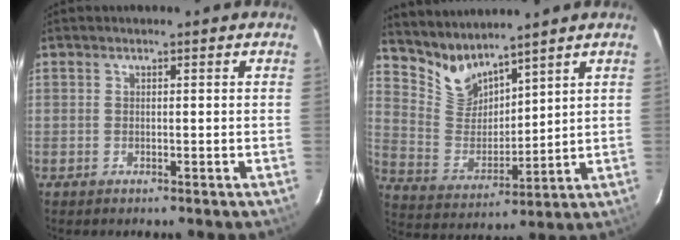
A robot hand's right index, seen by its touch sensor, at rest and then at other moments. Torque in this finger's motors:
{"motor_torque": [-0.37, 0.52, -0.02, -0.01]}